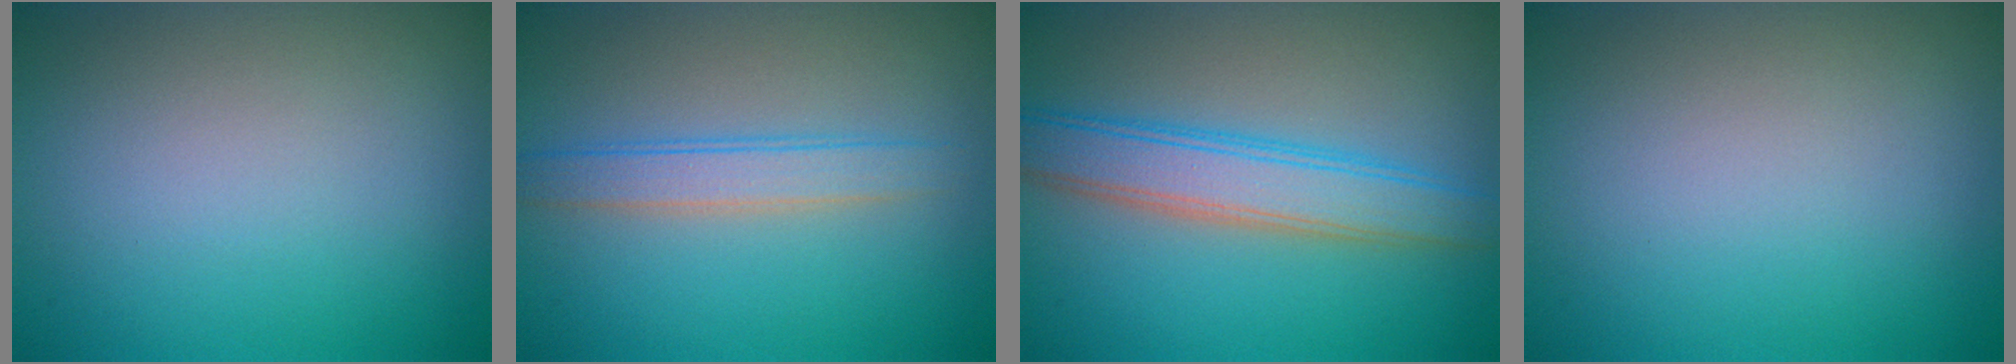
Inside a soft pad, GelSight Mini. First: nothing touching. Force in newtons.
{"total": 2.5, "press": 2.5, "slide": 0.2}
{"total": 4.9, "press": 4.9, "slide": 0.1}
{"total": 0.0}